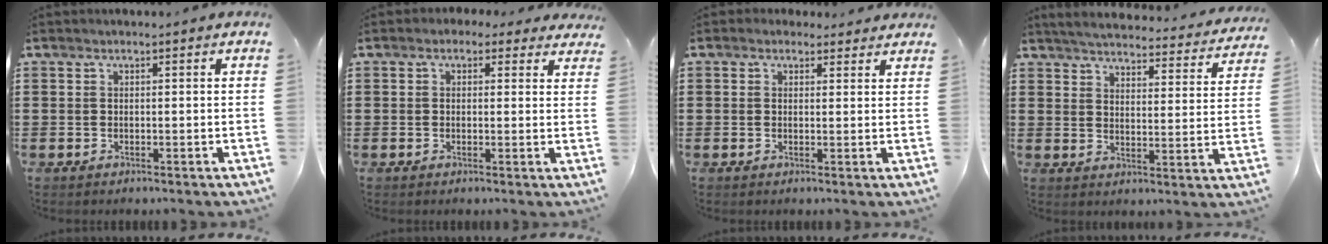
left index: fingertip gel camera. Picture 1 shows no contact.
{"total": 1.6, "force": [0.7, 1.3, 0.6], "torque": [-0.010, 0.007, 0.008]}
{"total": 1.8, "force": [1.5, 1.0, 0.2], "torque": [-0.002, 0.004, 0.026]}
{"total": 4.6, "force": [4.5, -0.1, 0.9], "torque": [-0.040, -0.034, 0.075]}